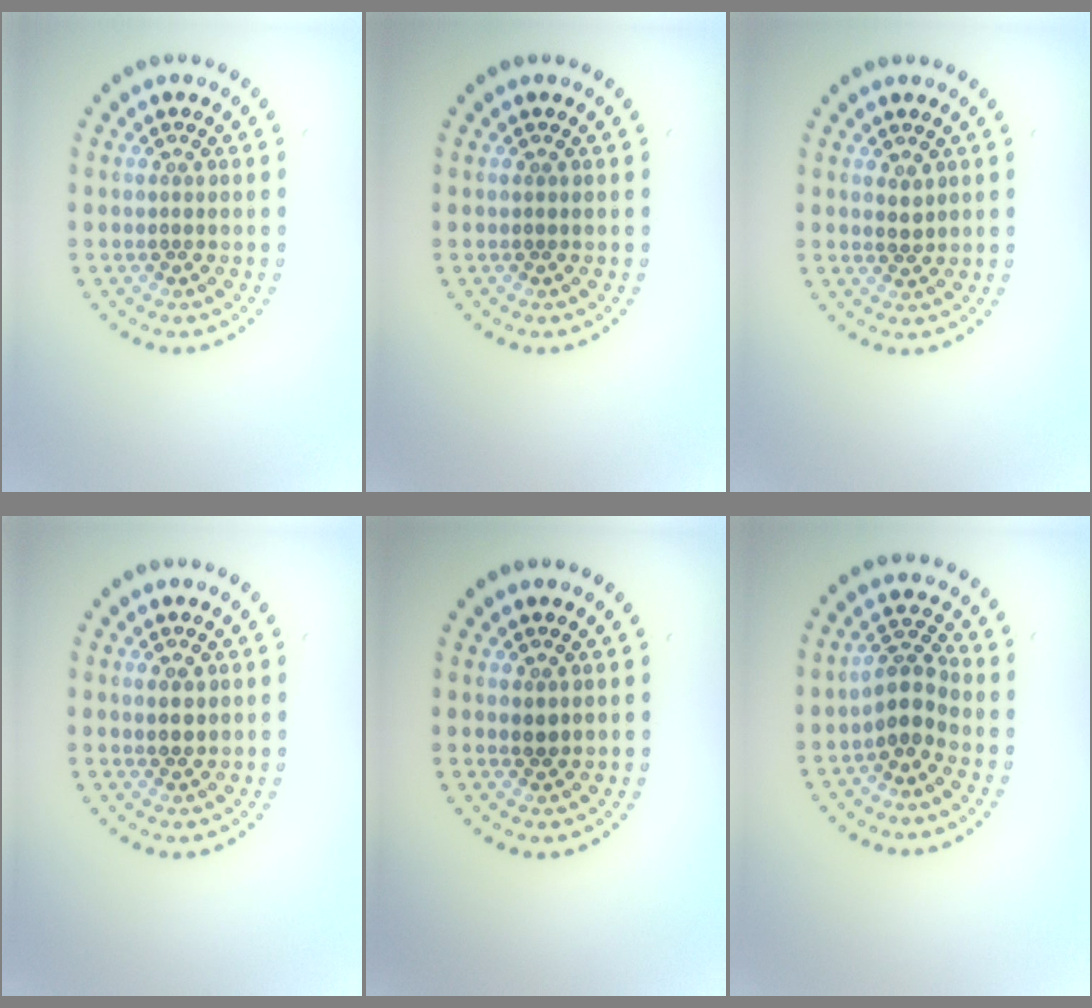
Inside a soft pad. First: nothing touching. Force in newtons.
{"total": 0.0}
{"total": 1.0, "press": 0.9, "slide": 0.3}
{"total": 1.4, "press": 1.2, "slide": 0.6}
{"total": 0.7, "press": 0.7, "slide": 0.2}
{"total": 2.6, "press": 2.0, "slide": 1.6}